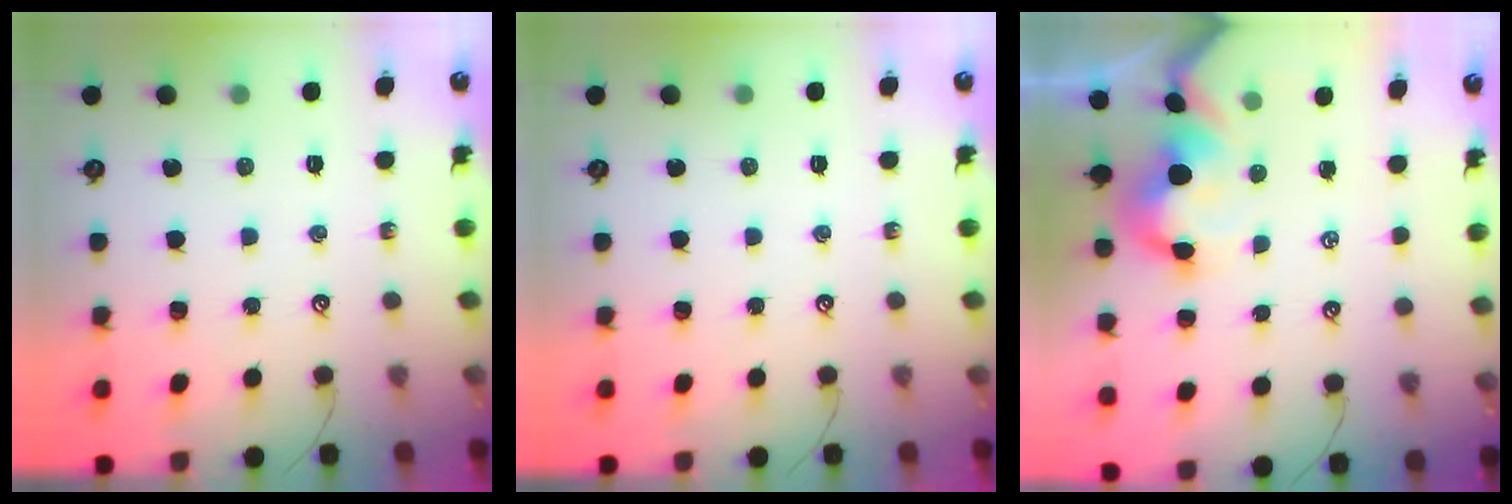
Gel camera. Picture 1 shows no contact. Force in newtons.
{"total": 0.0}
{"total": 3.3, "press": 3.2, "slide": 1.0}